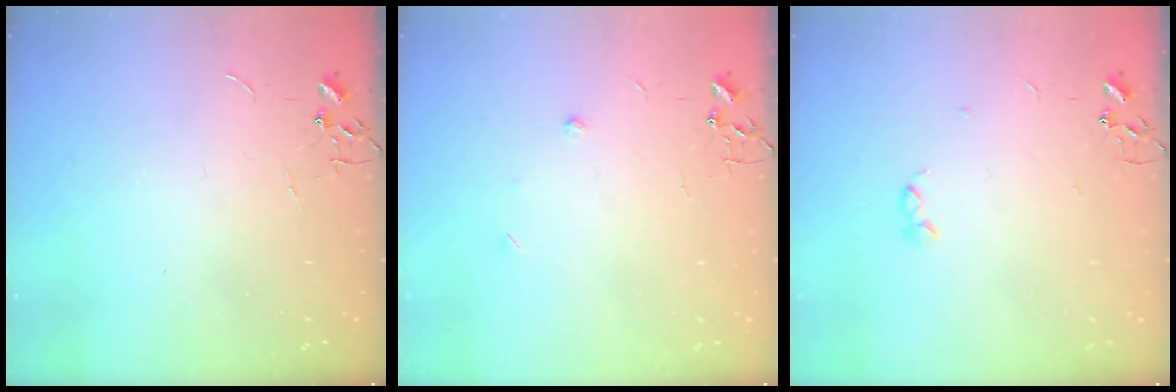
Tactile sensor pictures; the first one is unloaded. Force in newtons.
{"total": 4.8, "press": 4.8, "slide": 0.6}
{"total": 2.8, "press": 2.7, "slide": 0.5}